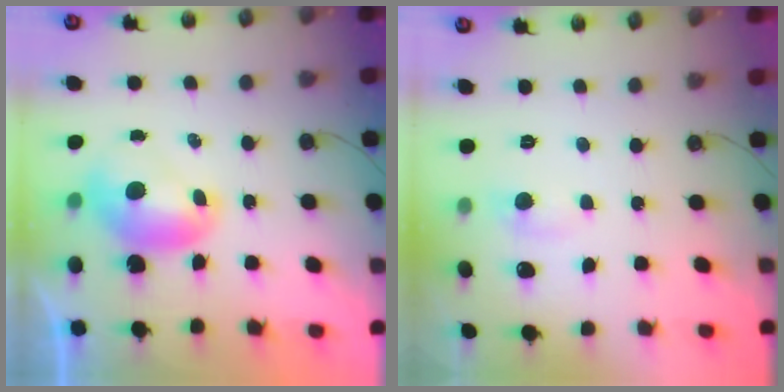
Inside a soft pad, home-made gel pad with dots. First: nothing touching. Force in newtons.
{"total": 1.3, "press": 1.0, "slide": 0.8}